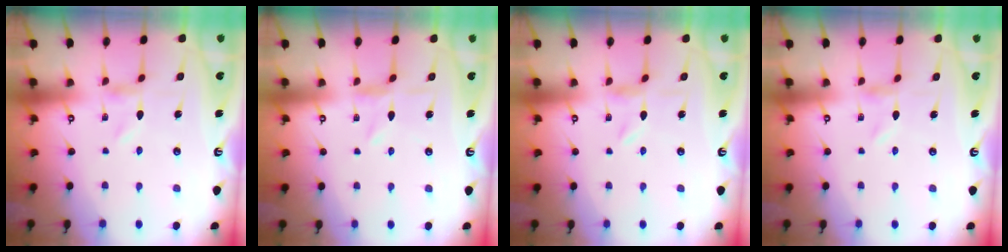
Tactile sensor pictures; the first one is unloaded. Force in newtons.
{"total": 2.7, "press": 2.7, "slide": 0.4}
{"total": 1.7, "press": 1.7, "slide": 0.3}
{"total": 0.0}